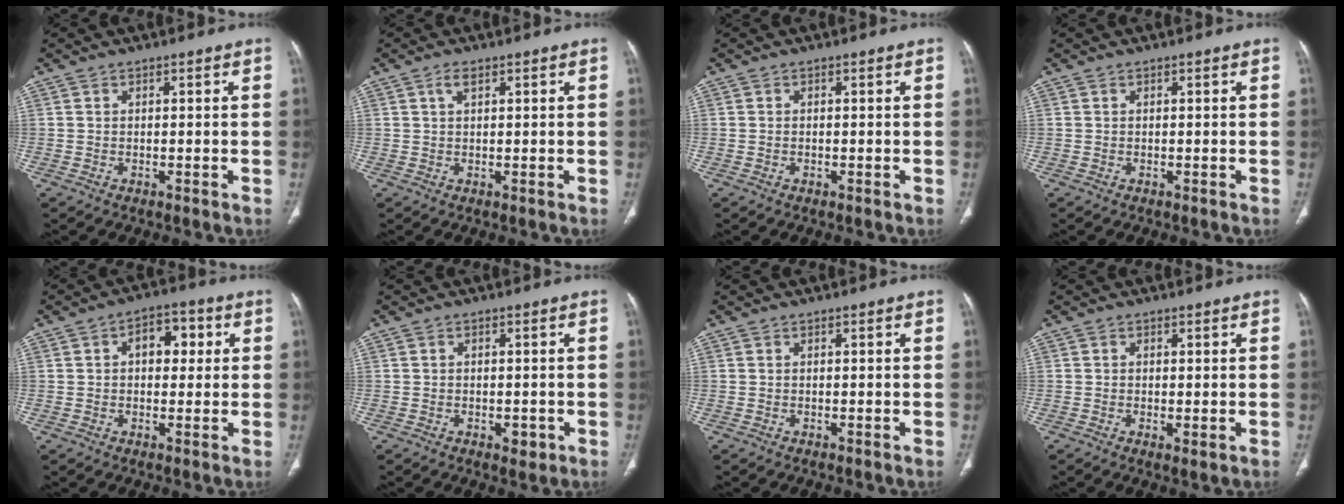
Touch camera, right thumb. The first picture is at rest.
{"total": 1.9, "force": [0.9, 0.8, 1.4], "torque": [-0.028, 0.004, 0.019]}
{"total": 0.0}
{"total": 0.0}
{"total": 7.1, "force": [1.5, 4.6, 5.2], "torque": [-0.042, 0.012, 0.017]}
{"total": 2.4, "force": [-0.8, 1.5, 1.7], "torque": [-0.012, 0.002, -0.007]}
{"total": 0.0}
{"total": 1.6, "force": [-0.3, 0.6, 1.5], "torque": [-0.030, -0.007, -0.003]}